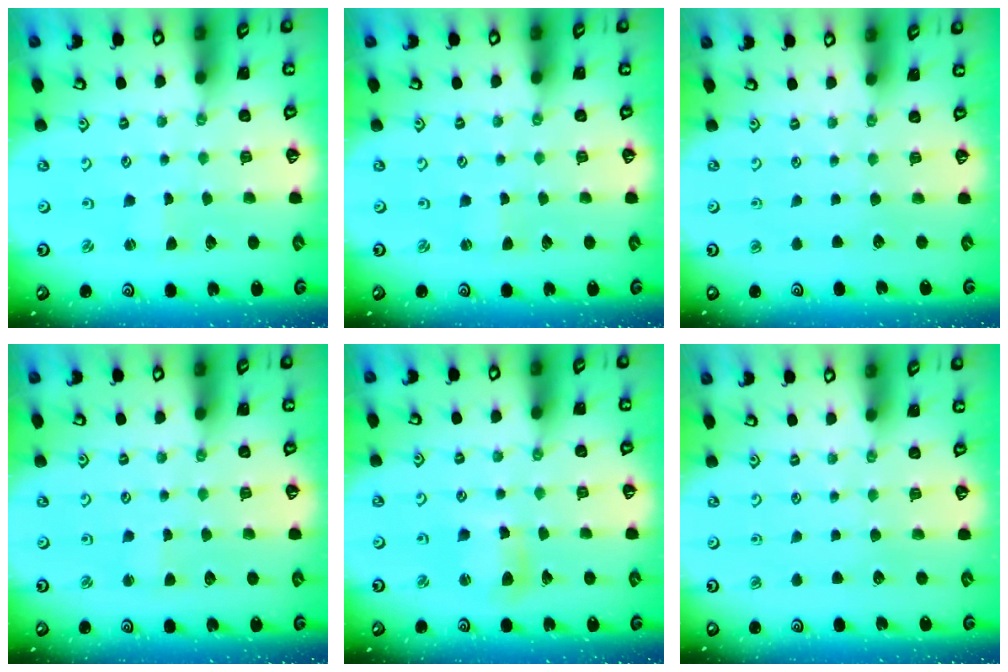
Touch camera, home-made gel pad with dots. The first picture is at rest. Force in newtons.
{"total": 0.0}
{"total": 0.0}
{"total": 1.4, "press": 1.4, "slide": 0.2}
{"total": 7.2, "press": 7.1, "slide": 1.1}
{"total": 0.0}